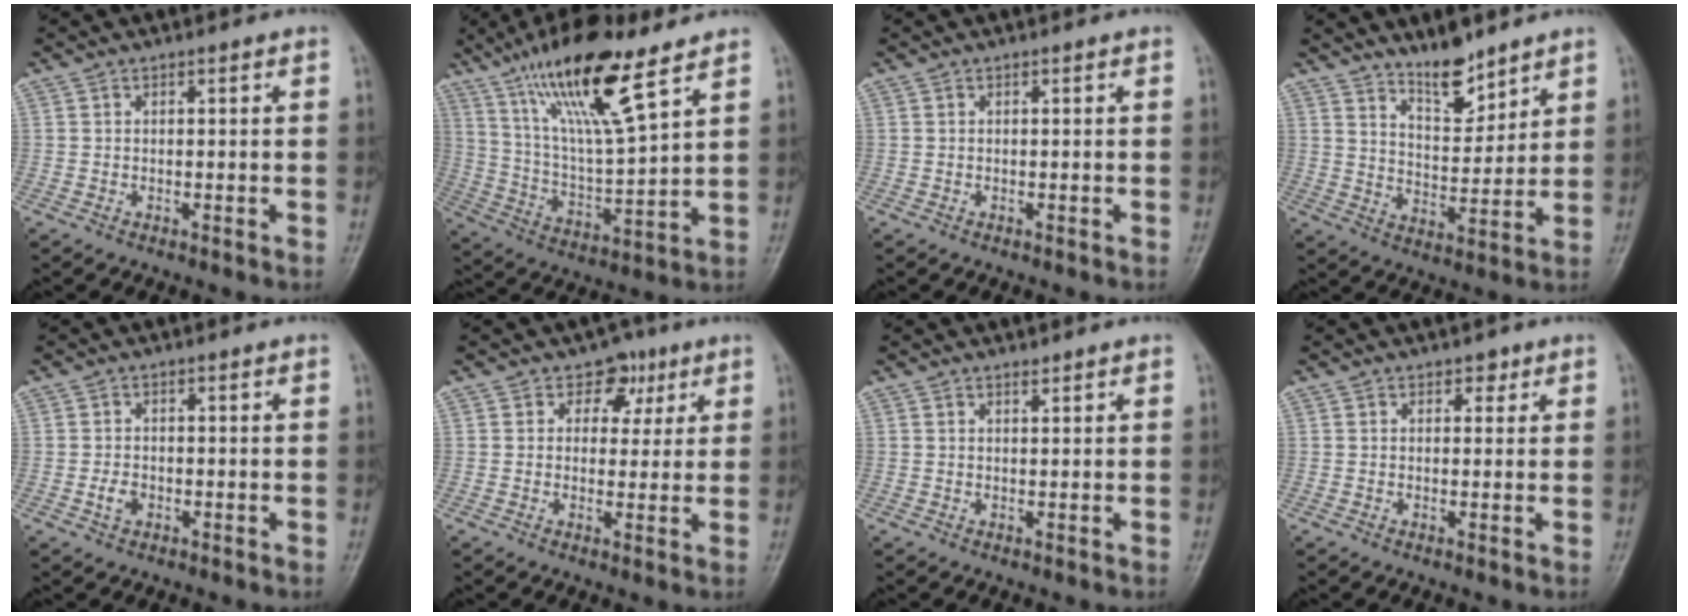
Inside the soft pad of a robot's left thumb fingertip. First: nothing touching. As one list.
[{"total": 18.6, "force": [11.5, 4.1, 14.0], "torque": [-0.239, -0.050, 0.217]}, {"total": 0.0}, {"total": 8.3, "force": [6.8, 2.9, 3.8], "torque": [-0.040, -0.061, 0.124]}, {"total": 2.5, "force": [-0.8, 1.8, 1.5], "torque": [-0.024, 0.006, -0.015]}, {"total": 5.5, "force": [2.5, 4.4, 2.2], "torque": [0.008, -0.003, 0.030]}, {"total": 0.8, "force": [0.7, 0.3, 0.2], "torque": [-0.002, -0.007, 0.012]}, {"total": 1.9, "force": [1.1, 1.4, 0.8], "torque": [0.005, -0.003, 0.009]}]